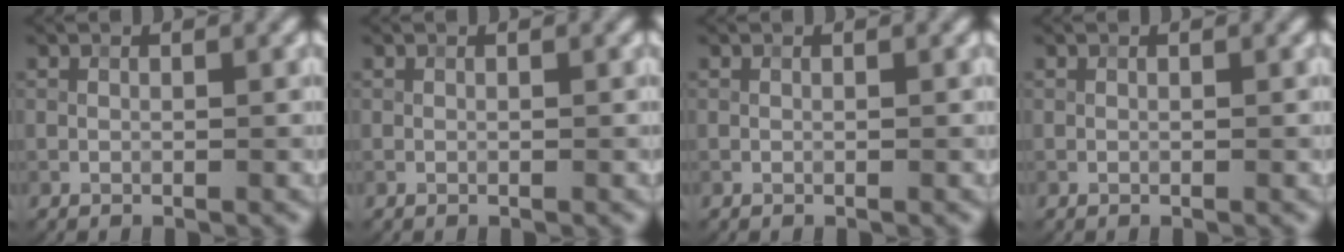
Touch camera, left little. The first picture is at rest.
{"total": 0.0}
{"total": 0.0}
{"total": 0.0}